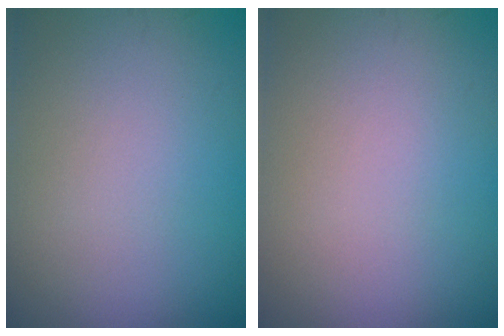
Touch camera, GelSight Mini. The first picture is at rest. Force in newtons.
{"total": 0.0}